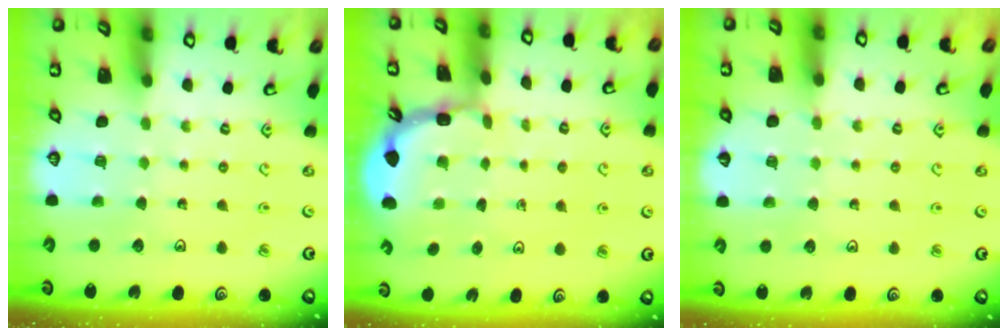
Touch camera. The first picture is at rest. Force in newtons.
{"total": 2.3, "press": 2.3, "slide": 0.1}
{"total": 4.5, "press": 4.4, "slide": 0.6}